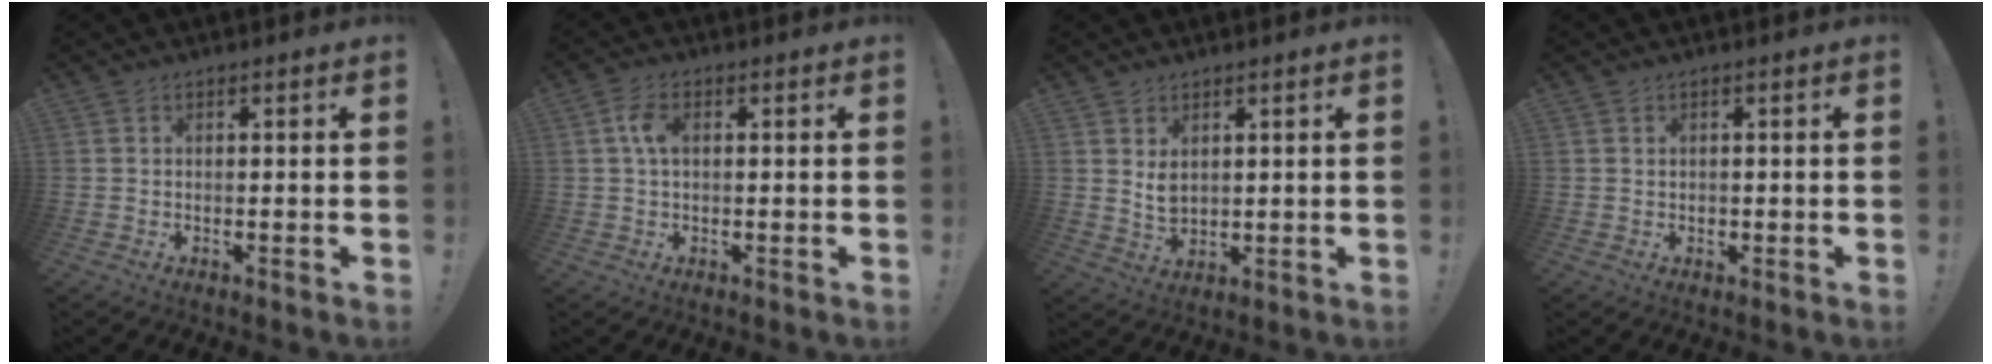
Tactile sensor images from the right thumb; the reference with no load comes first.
{"total": 4.9, "force": [0.7, 2.7, 4.0], "torque": [-0.076, 0.006, 0.010]}
{"total": 4.4, "force": [2.1, 3.0, 2.5], "torque": [-0.035, -0.014, 0.040]}
{"total": 0.9, "force": [-0.1, 0.9, -0.1], "torque": [-0.005, 0.005, -0.001]}